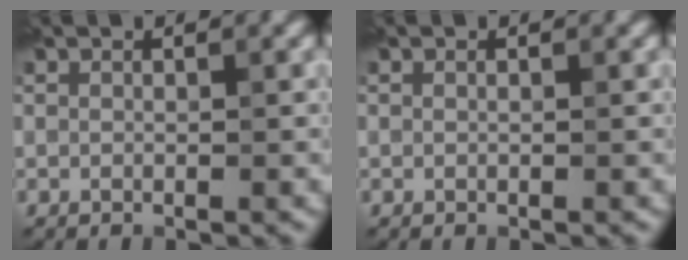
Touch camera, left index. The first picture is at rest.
{"total": 0.0}